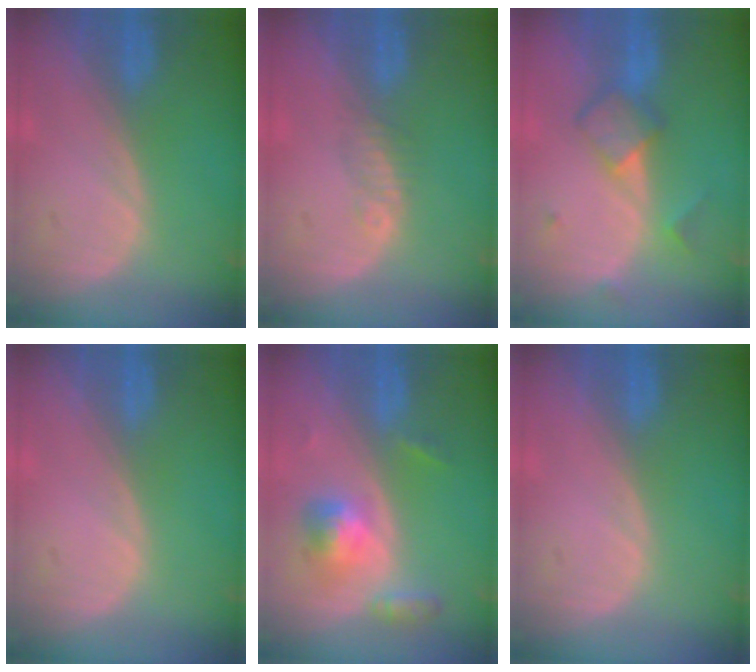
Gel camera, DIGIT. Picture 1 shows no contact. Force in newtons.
{"total": 1.8, "press": 1.6, "slide": 0.8}
{"total": 5.1, "press": 5.1, "slide": 0.4}
{"total": 0.0}
{"total": 5.3, "press": 5.0, "slide": 1.7}
{"total": 0.0}